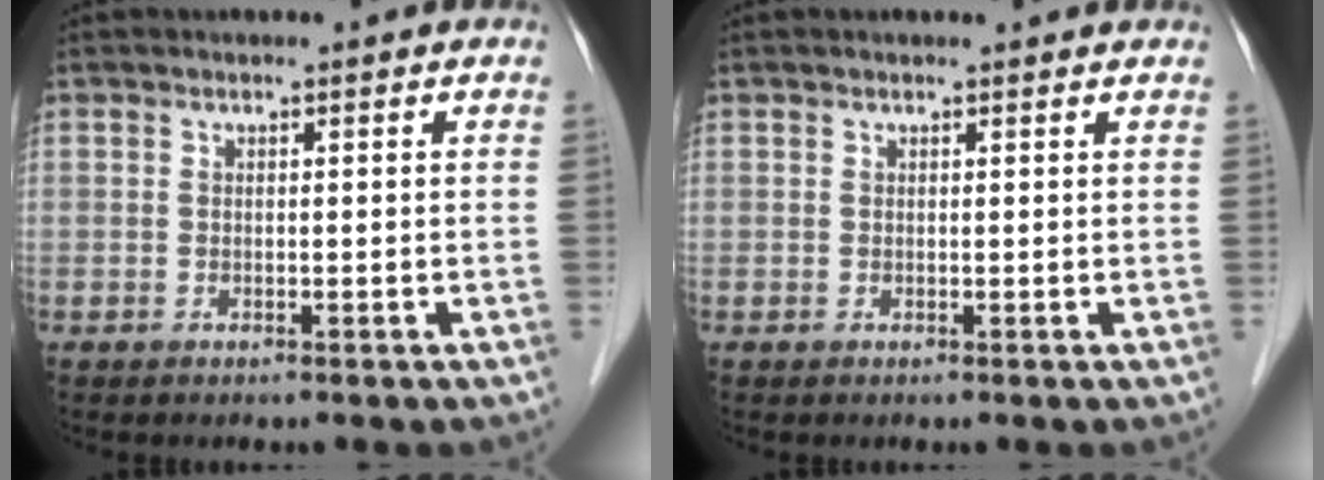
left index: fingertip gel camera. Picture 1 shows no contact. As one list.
[{"total": 1.8, "force": [1.7, 0.2, 0.5], "torque": [-0.010, 0.010, 0.017]}]